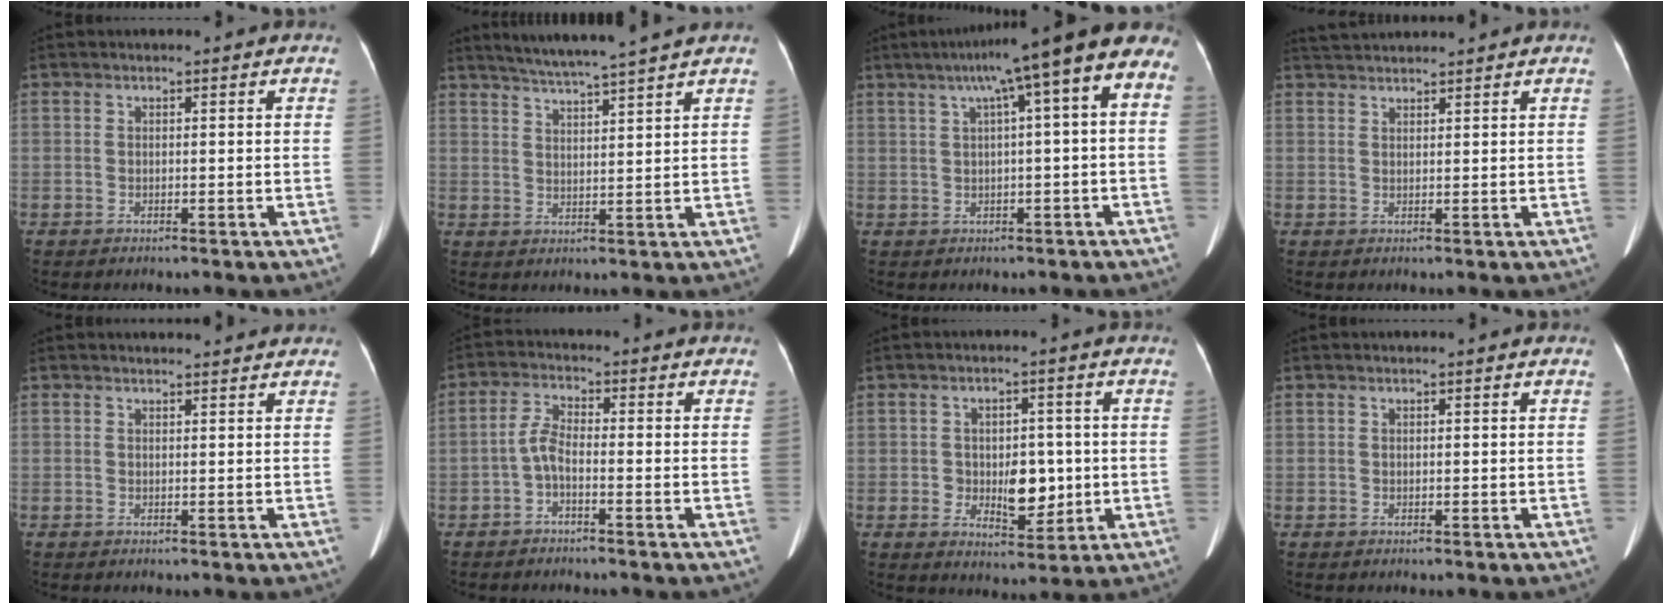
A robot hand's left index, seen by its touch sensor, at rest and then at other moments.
{"total": 8.6, "force": [7.6, -1.5, 3.7], "torque": [-0.065, 0.007, 0.116]}
{"total": 12.0, "force": [5.8, 0.6, 10.5], "torque": [-0.137, 0.047, 0.065]}
{"total": 4.0, "force": [4.0, -0.1, 0.8], "torque": [-0.015, 0.033, 0.073]}
{"total": 3.4, "force": [3.3, 0.7, 0.5], "torque": [-0.009, 0.015, 0.035]}
{"total": 3.3, "force": [-1.6, 1.1, 2.7], "torque": [-0.061, 0.009, -0.034]}
{"total": 6.3, "force": [-0.6, 3.8, 5.0], "torque": [-0.073, 0.003, -0.002]}
{"total": 0.0}